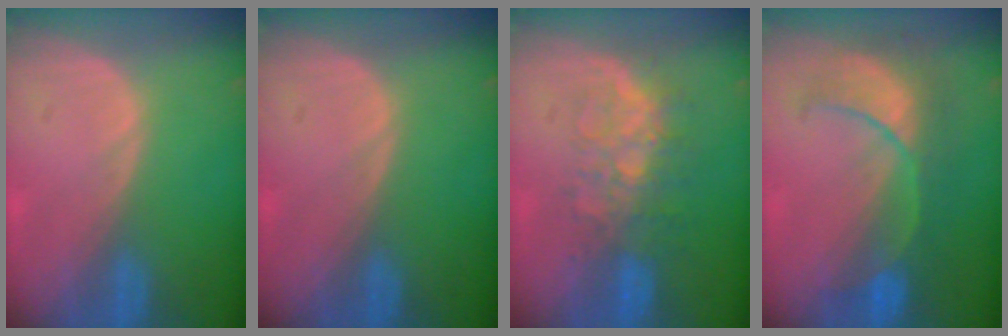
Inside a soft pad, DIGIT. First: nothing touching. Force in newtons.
{"total": 0.0}
{"total": 8.1, "press": 7.1, "slide": 3.8}
{"total": 8.1, "press": 8.0, "slide": 1.5}